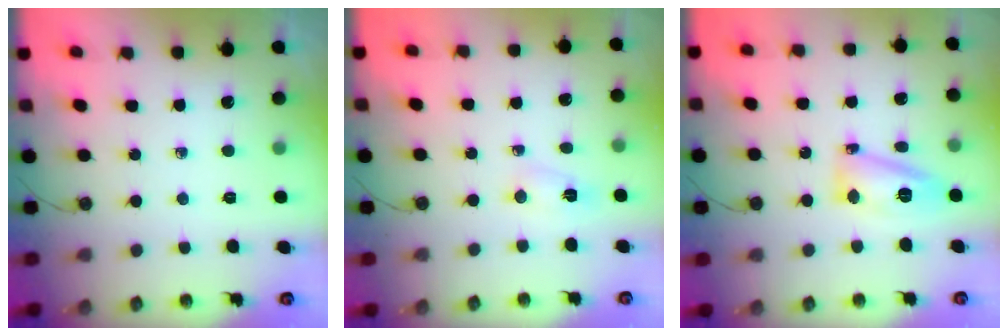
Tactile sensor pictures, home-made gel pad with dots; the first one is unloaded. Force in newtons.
{"total": 2.3, "press": 2.2, "slide": 0.6}
{"total": 12.8, "press": 12.7, "slide": 1.3}